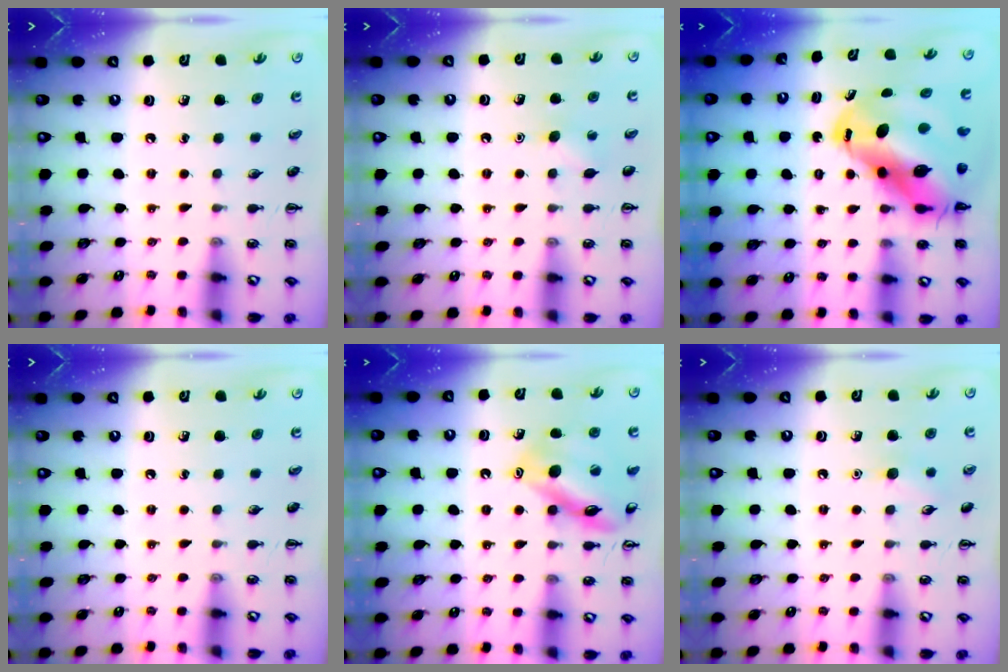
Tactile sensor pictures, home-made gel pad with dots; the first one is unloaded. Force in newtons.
{"total": 4.0, "press": 3.8, "slide": 1.1}
{"total": 16.1, "press": 15.4, "slide": 4.6}
{"total": 0.0}
{"total": 14.9, "press": 14.8, "slide": 1.4}
{"total": 6.3, "press": 6.1, "slide": 1.7}